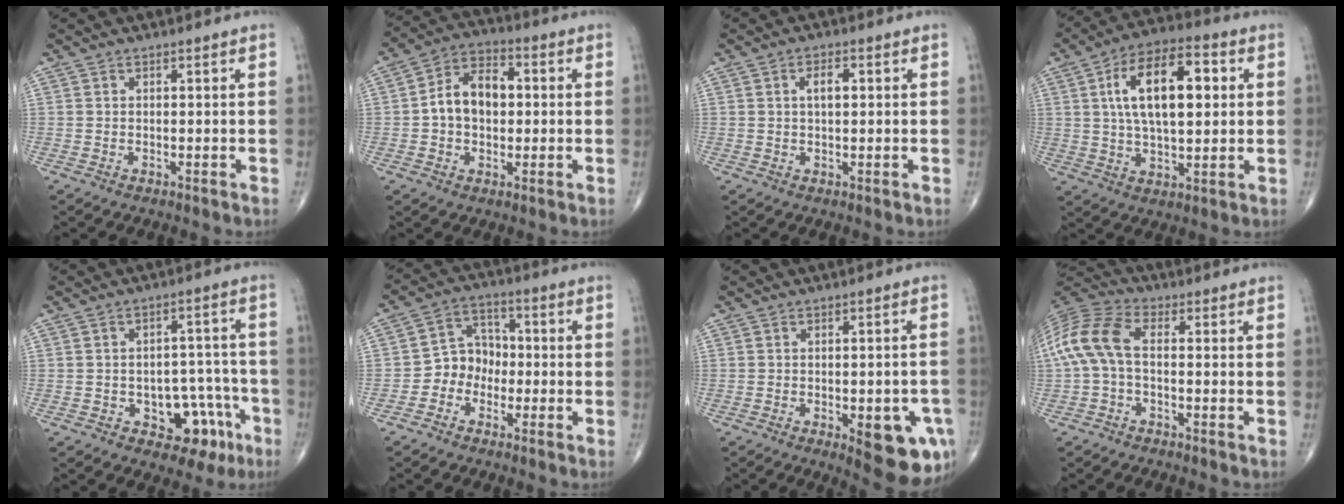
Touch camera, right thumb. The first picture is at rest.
{"total": 10.4, "force": [0.3, 7.2, 7.5], "torque": [-0.108, 0.027, -0.003]}
{"total": 3.3, "force": [0.7, 1.6, 2.8], "torque": [-0.046, 0.004, 0.012]}
{"total": 16.6, "force": [3.5, 7.9, 14.2], "torque": [-0.225, 0.011, 0.057]}
{"total": 10.5, "force": [-4.8, 6.6, 6.6], "torque": [-0.039, 0.047, -0.055]}
{"total": 7.0, "force": [-2.2, 5.9, 3.0], "torque": [-0.016, 0.035, -0.054]}
{"total": 12.1, "force": [-4.6, 4.5, 10.2], "torque": [-0.101, 0.007, -0.044]}
{"total": 10.4, "force": [-0.5, 5.5, 8.8], "torque": [-0.198, 0.030, -0.020]}